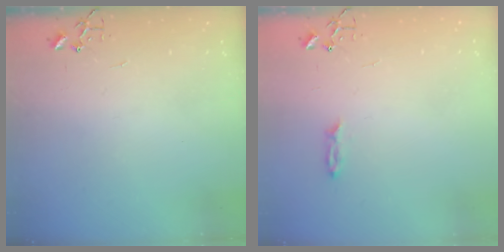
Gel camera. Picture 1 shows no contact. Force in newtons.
{"total": 3.2, "press": 3.2, "slide": 0.4}